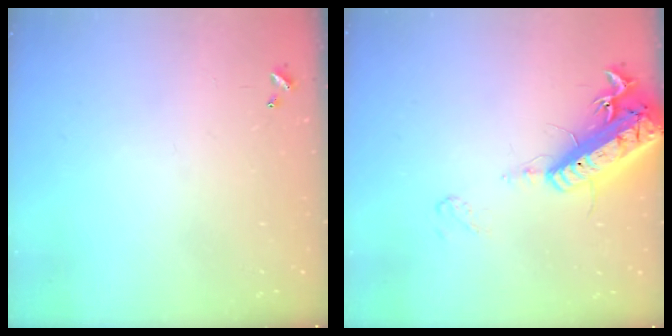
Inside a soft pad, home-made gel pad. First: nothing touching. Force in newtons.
{"total": 18.9, "press": 18.5, "slide": 3.7}